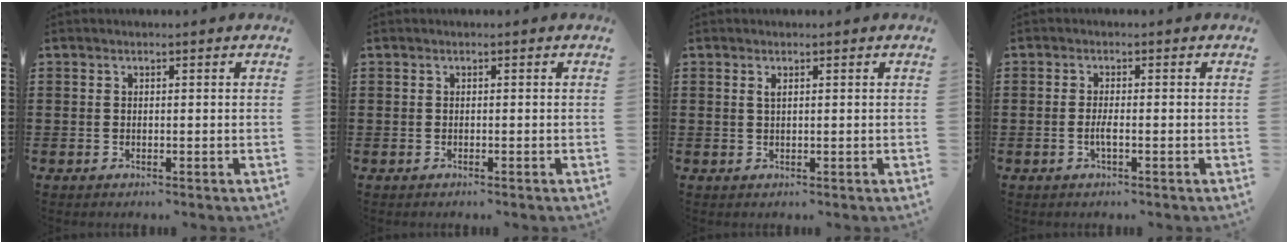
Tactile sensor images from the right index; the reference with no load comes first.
{"total": 0.0}
{"total": 0.8, "force": [0.4, 0.2, 0.7], "torque": [-0.015, 0.002, 0.006]}
{"total": 2.1, "force": [-0.7, 0.3, 1.9], "torque": [-0.042, -0.003, -0.015]}